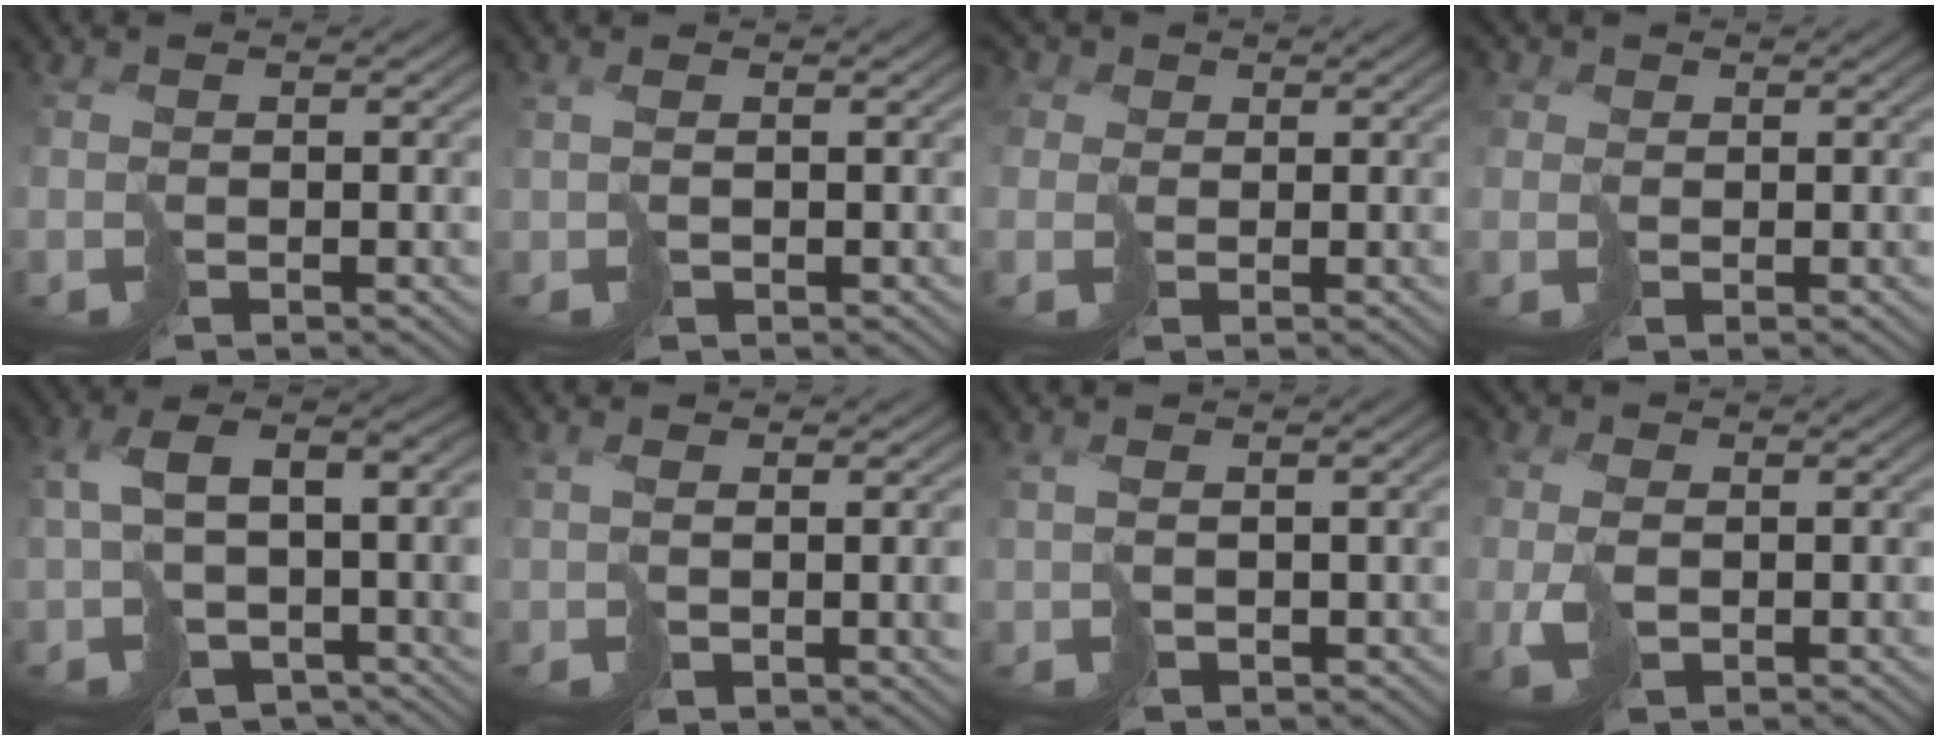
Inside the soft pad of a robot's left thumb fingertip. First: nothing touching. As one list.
[{"total": 1.0, "force": [0.6, 0.2, 0.8], "torque": [-0.020, 0.002, 0.015]}, {"total": 4.2, "force": [1.4, 3.6, 1.7], "torque": [-0.062, 0.011, 0.010]}, {"total": 2.1, "force": [0.7, 1.9, 0.4], "torque": [-0.020, 0.004, 0.008]}, {"total": 9.9, "force": [-0.1, 5.7, 8.1], "torque": [-0.154, -0.006, 0.020]}, {"total": 4.1, "force": [1.0, 1.8, 3.6], "torque": [-0.069, -0.011, 0.036]}, {"total": 2.5, "force": [0.6, 1.2, 2.1], "torque": [-0.047, -0.001, 0.019]}, {"total": 2.5, "force": [0.5, 1.3, 2.0], "torque": [-0.050, 0.003, 0.015]}]